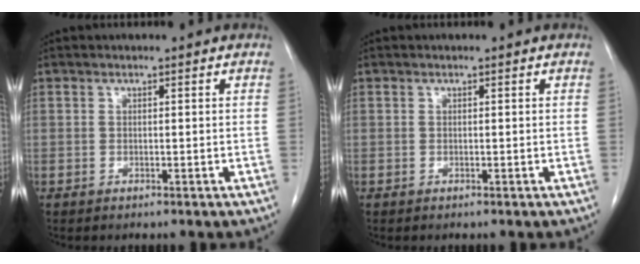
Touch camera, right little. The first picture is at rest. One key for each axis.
{"total": 0.0}